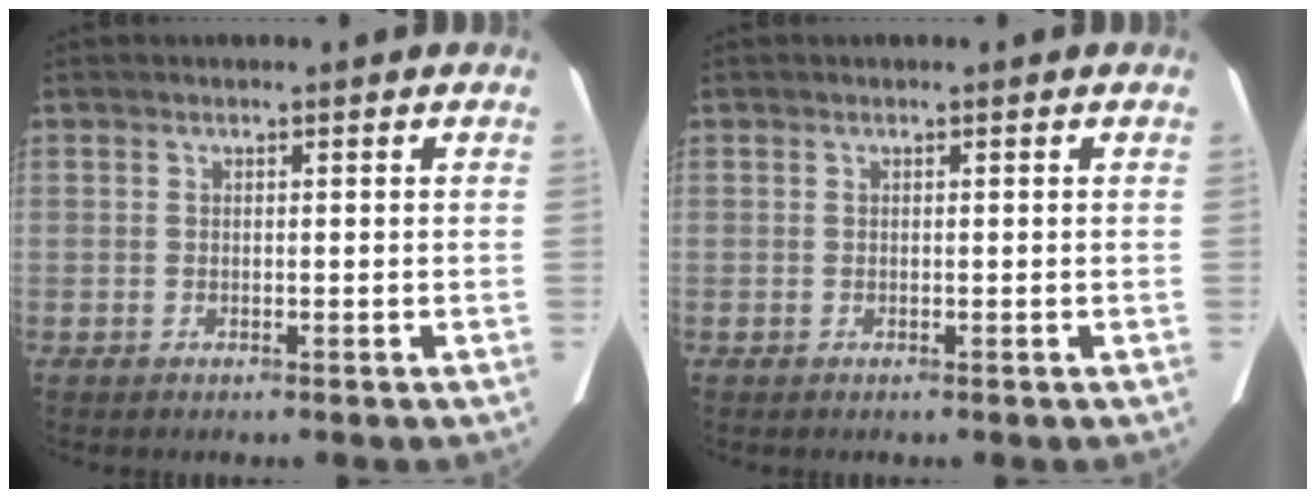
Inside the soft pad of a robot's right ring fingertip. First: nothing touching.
{"total": 0.0}